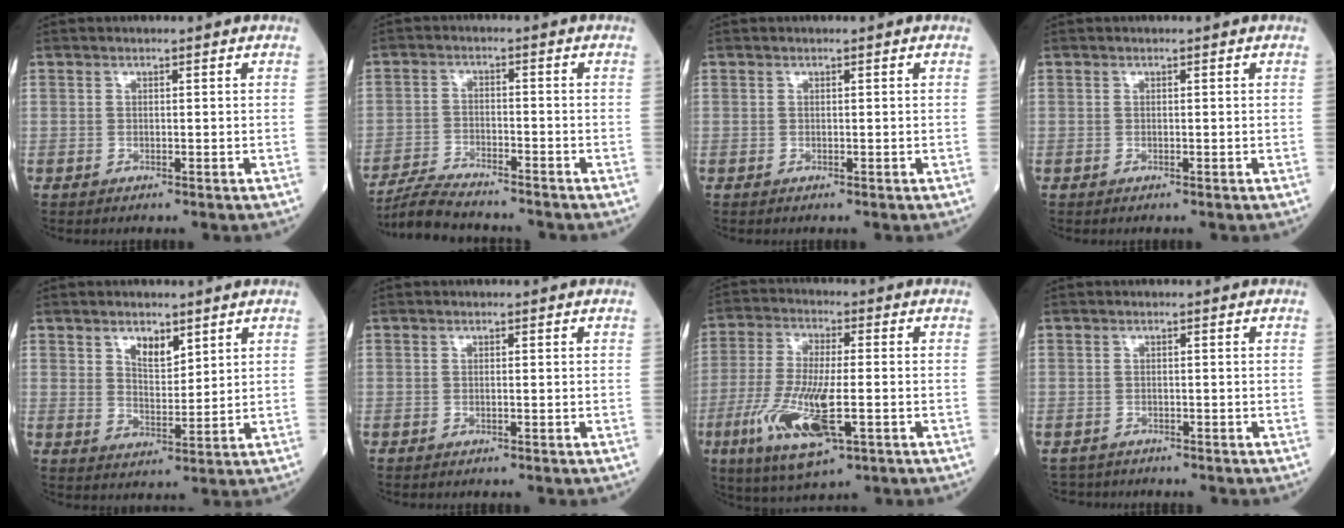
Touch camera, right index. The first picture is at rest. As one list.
[{"total": 8.2, "force": [-7.7, 0.6, 2.8], "torque": [-0.048, -0.015, -0.134]}, {"total": 0.0}, {"total": 0.0}, {"total": 4.4, "force": [2.8, 1.9, 2.8], "torque": [-0.048, -0.003, 0.052]}, {"total": 0.0}, {"total": 13.4, "force": [-4.3, 3.1, 12.3], "torque": [-0.255, -0.022, -0.072]}, {"total": 2.6, "force": [-2.2, 1.2, -0.6], "torque": [0.001, -0.002, -0.042]}]